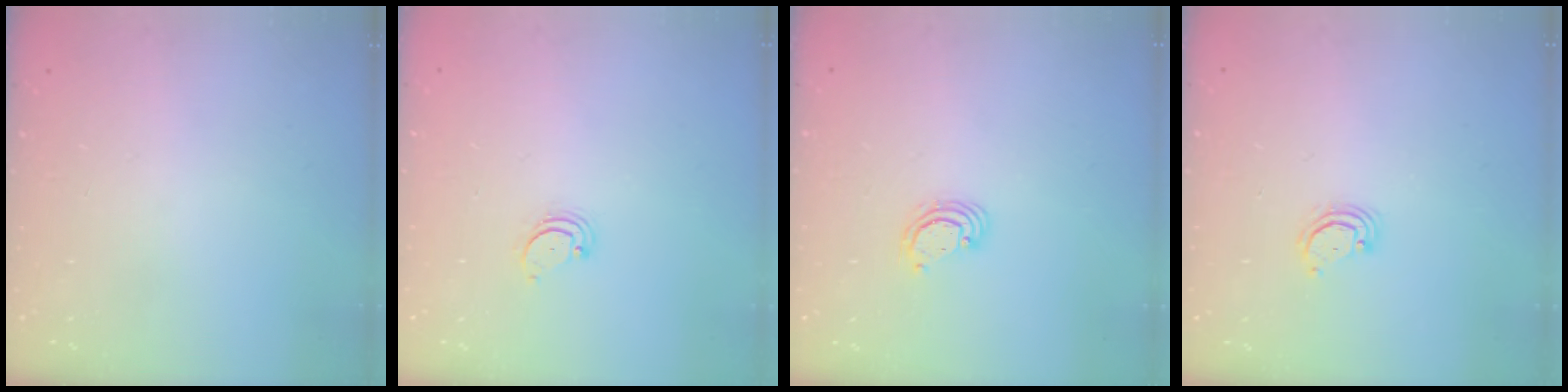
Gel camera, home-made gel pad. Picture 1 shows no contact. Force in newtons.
{"total": 2.6, "press": 2.5, "slide": 0.3}
{"total": 3.5, "press": 3.5, "slide": 0.3}
{"total": 2.9, "press": 2.9, "slide": 0.2}